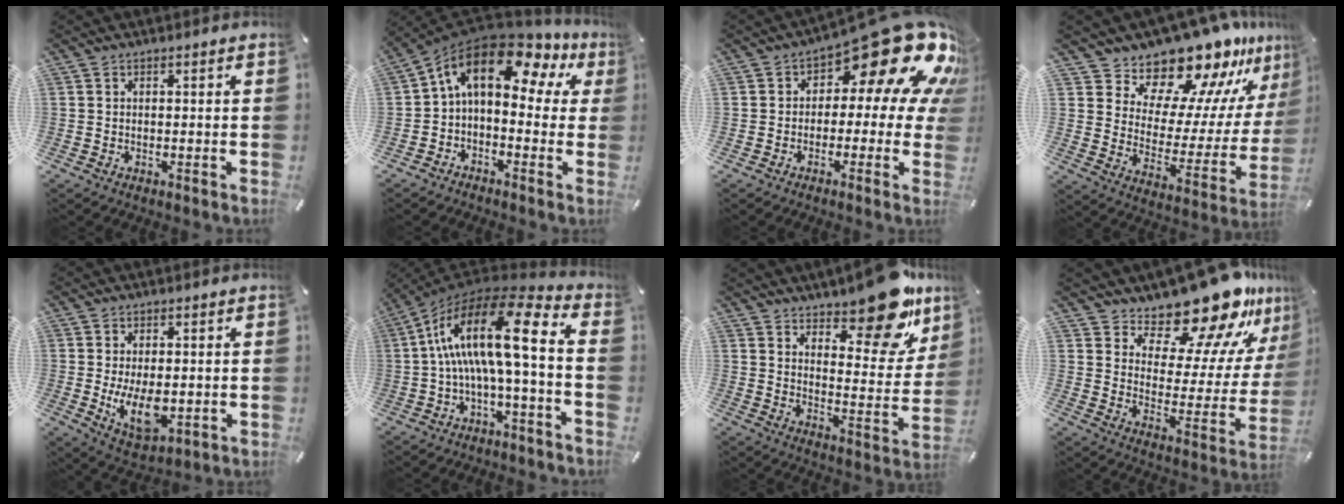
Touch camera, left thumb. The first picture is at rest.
{"total": 14.1, "force": [5.4, 7.7, 10.5], "torque": [-0.191, -0.026, 0.085]}
{"total": 20.6, "force": [10.6, 8.8, 15.3], "torque": [-0.199, -0.074, 0.175]}
{"total": 17.1, "force": [15.9, 5.7, 2.6], "torque": [-0.037, -0.162, 0.268]}
{"total": 9.6, "force": [-0.8, 5.5, 7.8], "torque": [-0.144, -0.015, -0.011]}
{"total": 17.7, "force": [1.0, 4.9, 17.0], "torque": [-0.326, -0.019, 0.004]}
{"total": 18.2, "force": [13.9, 7.2, 9.2], "torque": [-0.106, -0.112, 0.232]}
{"total": 19.8, "force": [17.5, 6.2, 6.9], "torque": [-0.103, -0.152, 0.292]}